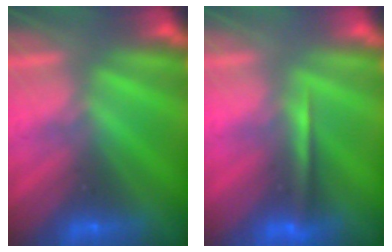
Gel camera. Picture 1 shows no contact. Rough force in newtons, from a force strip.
{"total": 1.3}